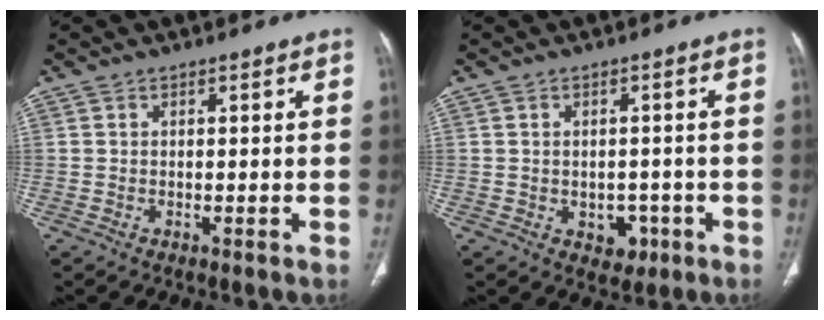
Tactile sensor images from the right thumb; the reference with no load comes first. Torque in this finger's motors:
{"motor_torque": [-0.26, 0.23, -0.10, -0.21, 0.07]}